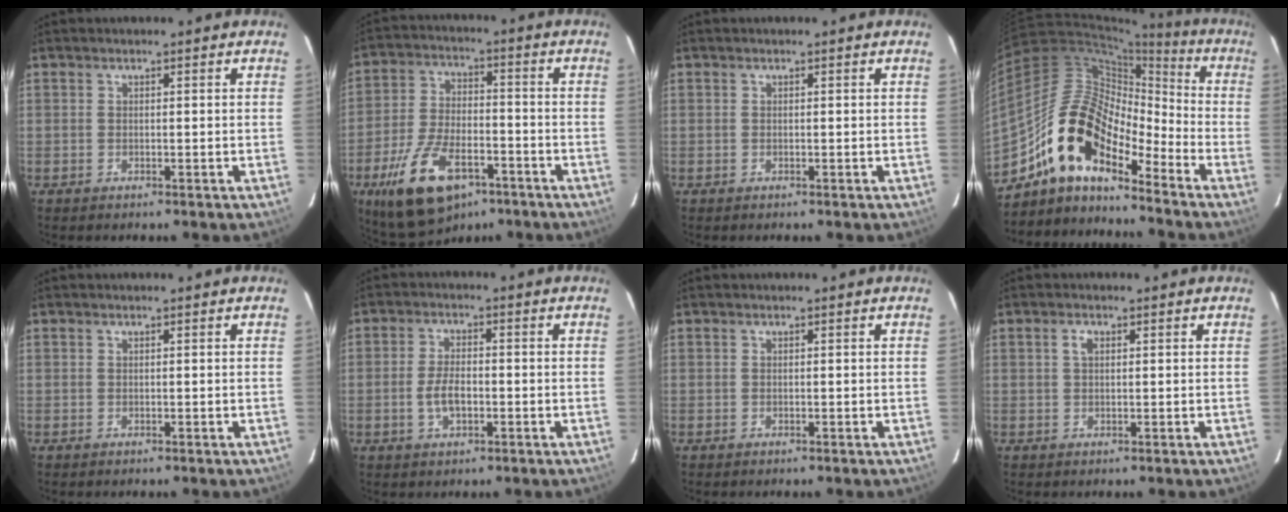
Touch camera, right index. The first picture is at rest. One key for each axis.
{"total": 17.1, "fx": -9.5, "fy": 8.4, "fz": 11.5, "tx": -0.237, "ty": -0.020, "tz": -0.162}
{"total": 0.0}
{"total": 14.7, "fx": -10.9, "fy": 5.8, "fz": 7.9, "tx": -0.130, "ty": 0.018, "tz": -0.221}
{"total": 0.0}
{"total": 5.0, "fx": -1.4, "fy": 2.4, "fz": 4.1, "tx": -0.085, "ty": 0.000, "tz": -0.023}
{"total": 0.0}
{"total": 1.6, "fx": 0.5, "fy": 0.9, "fz": 1.2, "tx": -0.023, "ty": 0.006, "tz": 0.008}